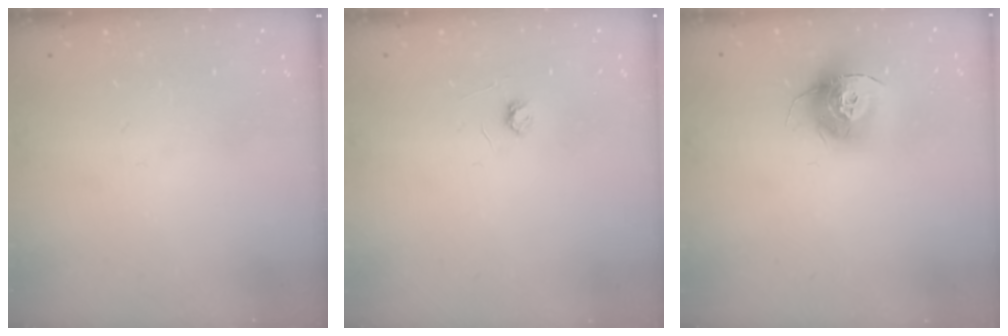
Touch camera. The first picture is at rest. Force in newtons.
{"total": 2.6, "press": 2.6, "slide": 0.3}
{"total": 13.0, "press": 13.0, "slide": 1.0}